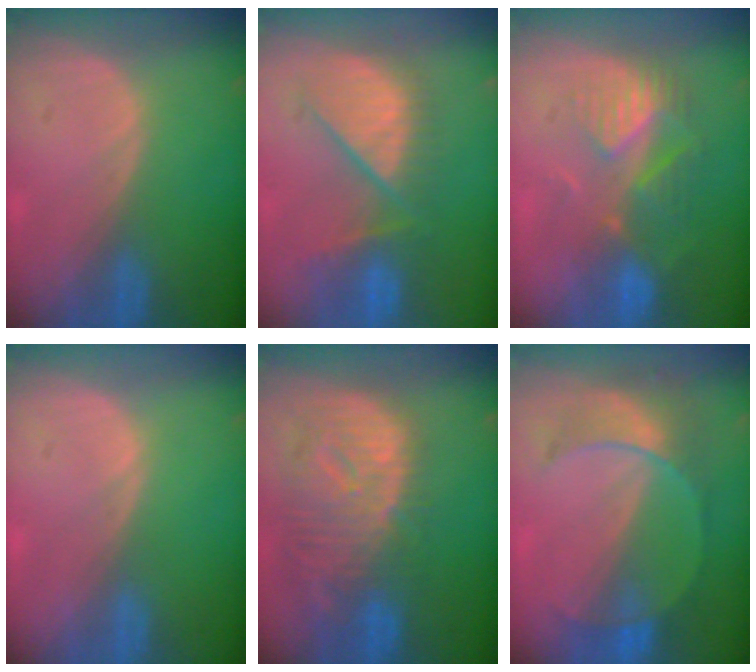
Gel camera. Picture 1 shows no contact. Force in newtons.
{"total": 9.1, "press": 8.9, "slide": 2.0}
{"total": 8.9, "press": 7.7, "slide": 4.5}
{"total": 0.0}
{"total": 12.5, "press": 10.8, "slide": 6.3}
{"total": 7.3, "press": 7.0, "slide": 1.8}